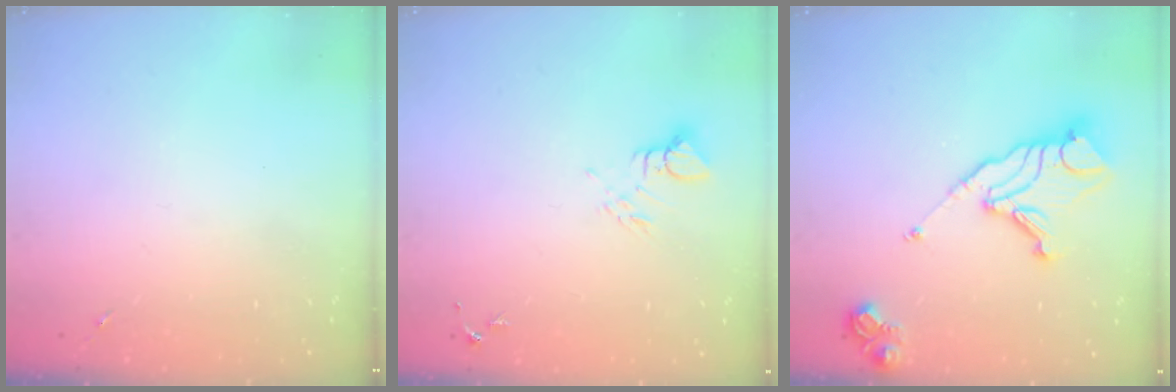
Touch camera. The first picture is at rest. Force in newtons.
{"total": 5.0, "press": 4.9, "slide": 0.5}
{"total": 15.4, "press": 15.3, "slide": 1.7}